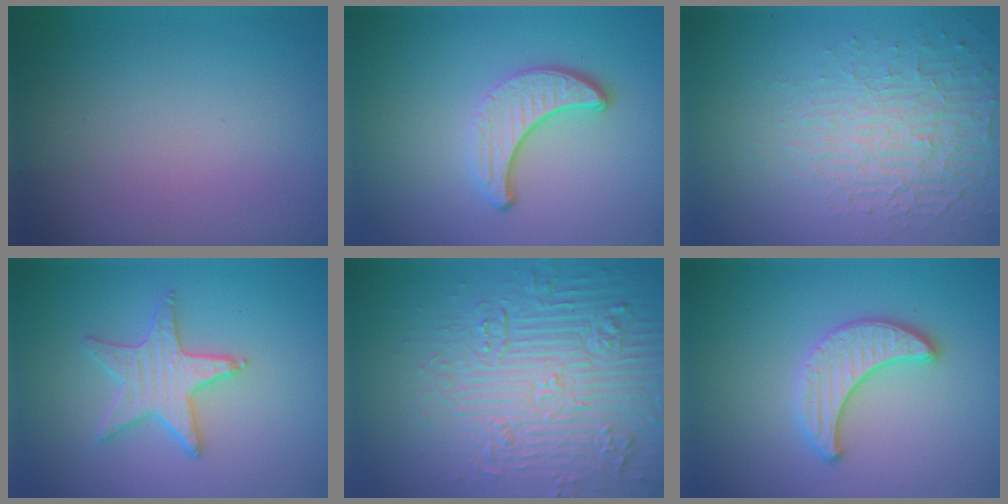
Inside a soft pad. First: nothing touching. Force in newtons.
{"total": 3.8, "press": 2.9, "slide": 2.5}
{"total": 5.5, "press": 3.2, "slide": 4.5}
{"total": 3.4, "press": 3.2, "slide": 1.0}
{"total": 7.8, "press": 7.6, "slide": 1.8}
{"total": 3.3, "press": 3.2, "slide": 0.7}